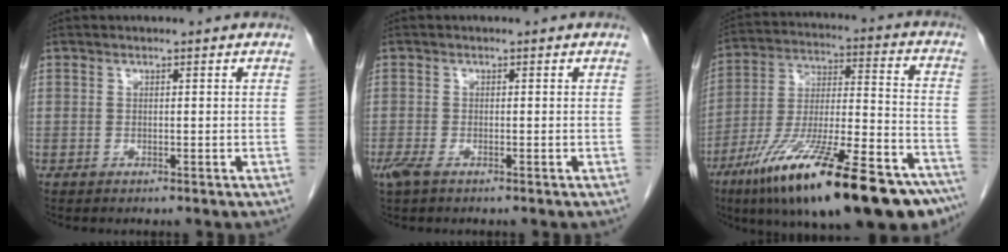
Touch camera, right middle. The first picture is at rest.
{"total": 2.2, "force": [-1.3, 0.8, 1.6], "torque": [-0.042, -0.006, -0.025]}
{"total": 30.4, "force": [-20.5, 5.3, 21.8], "torque": [-0.294, -0.009, -0.327]}